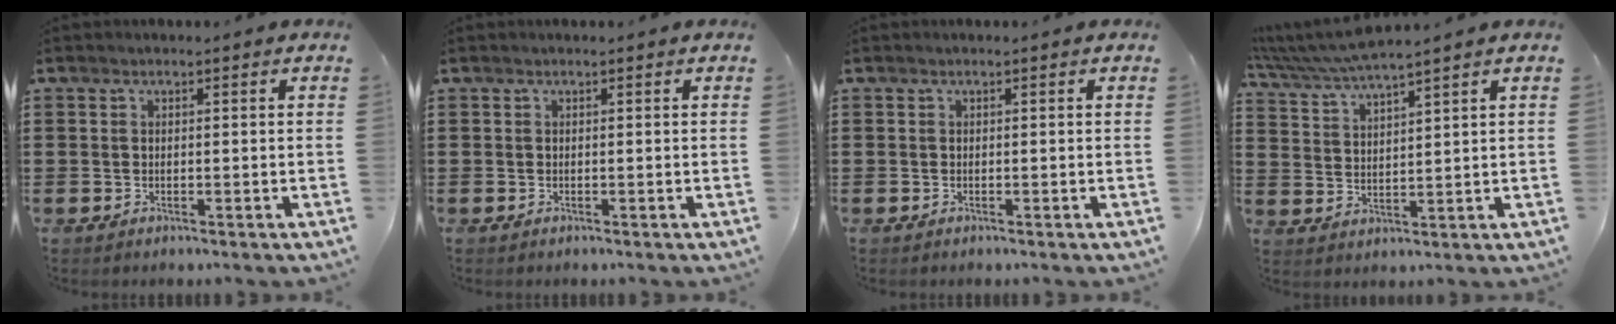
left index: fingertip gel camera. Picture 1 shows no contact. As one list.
[{"total": 0.0}, {"total": 0.0}, {"total": 4.6, "force": [4.3, -0.5, 1.6], "torque": [-0.046, -0.021, 0.075]}]